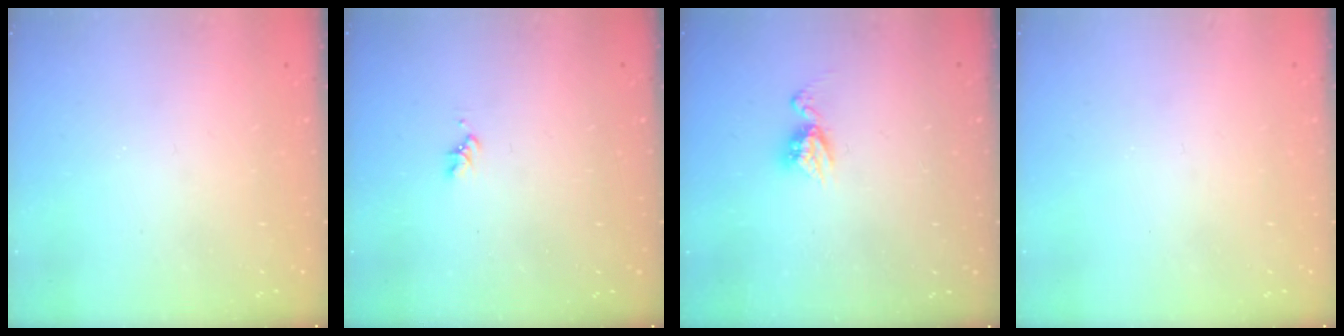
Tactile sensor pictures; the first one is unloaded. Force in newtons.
{"total": 1.6, "press": 1.6, "slide": 0.3}
{"total": 6.2, "press": 6.2, "slide": 0.5}
{"total": 0.5, "press": 0.5, "slide": 0.1}